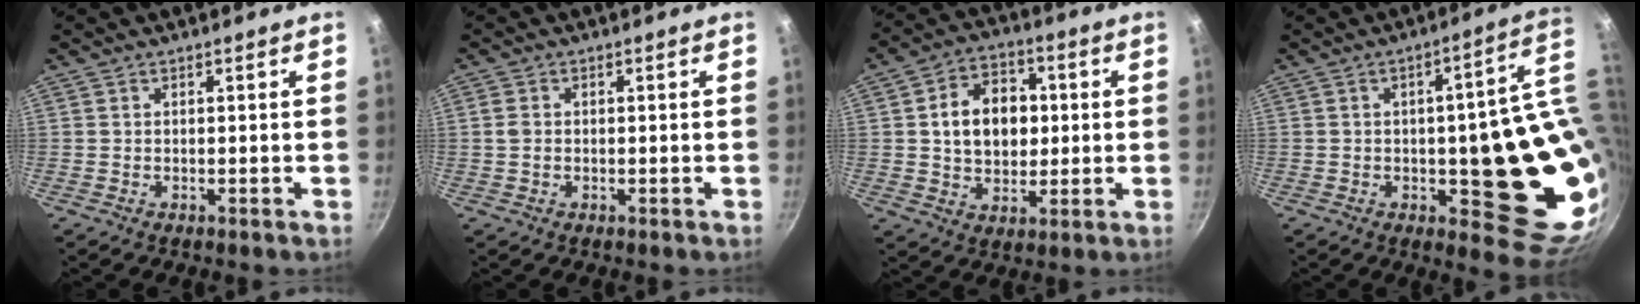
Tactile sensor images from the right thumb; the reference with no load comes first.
{"total": 1.3, "force": [-0.1, 1.1, 0.8], "torque": [-0.017, 0.003, -0.004]}
{"total": 12.9, "force": [1.4, 9.6, 8.4], "torque": [-0.099, 0.013, 0.020]}
{"total": 20.8, "force": [0.6, 7.3, 19.4], "torque": [-0.185, -0.023, 0.012]}